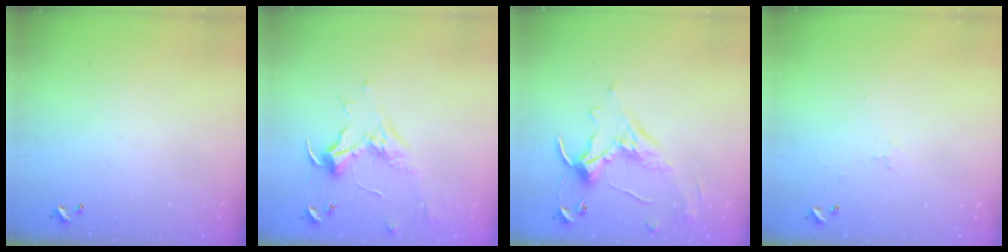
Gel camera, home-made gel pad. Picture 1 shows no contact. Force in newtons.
{"total": 1.8, "press": 1.7, "slide": 0.6}
{"total": 1.1, "press": 0.5, "slide": 1.0}
{"total": 0.7, "press": 0.2, "slide": 0.6}